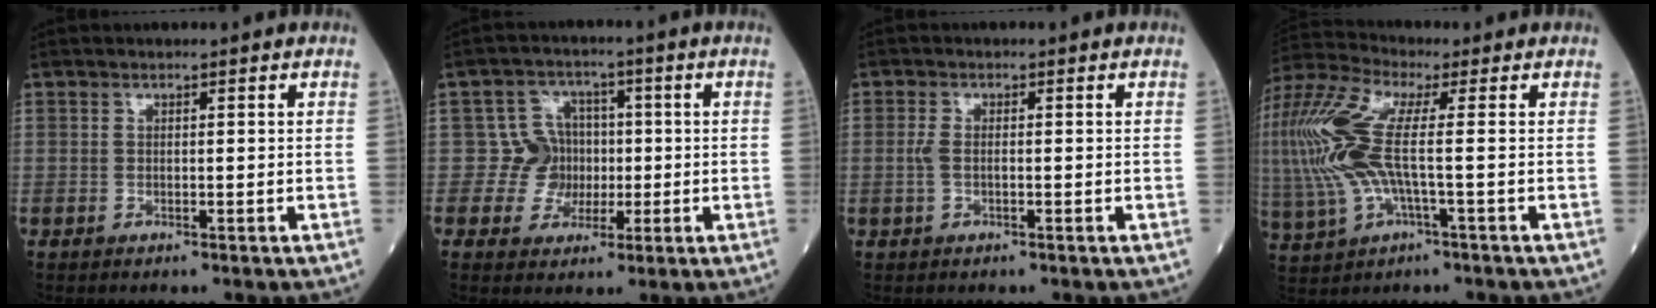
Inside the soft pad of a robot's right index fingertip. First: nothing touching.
{"total": 5.9, "force": [-0.2, 5.9, 0.2], "torque": [0.009, 0.020, -0.004]}
{"total": 1.9, "force": [-0.2, 0.9, 1.7], "torque": [-0.047, 0.003, -0.003]}
{"total": 14.6, "force": [0.5, 4.0, 14.0], "torque": [-0.344, 0.018, 0.006]}